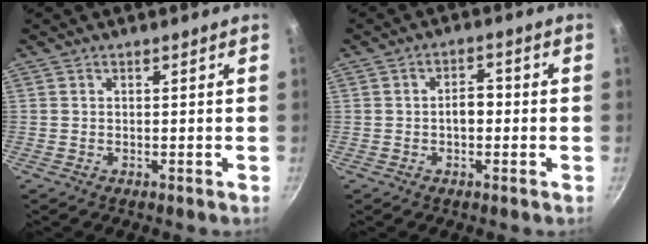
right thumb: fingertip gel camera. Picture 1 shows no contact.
{"total": 3.8, "force": [-0.5, 2.4, 2.9], "torque": [-0.025, 0.016, -0.010]}